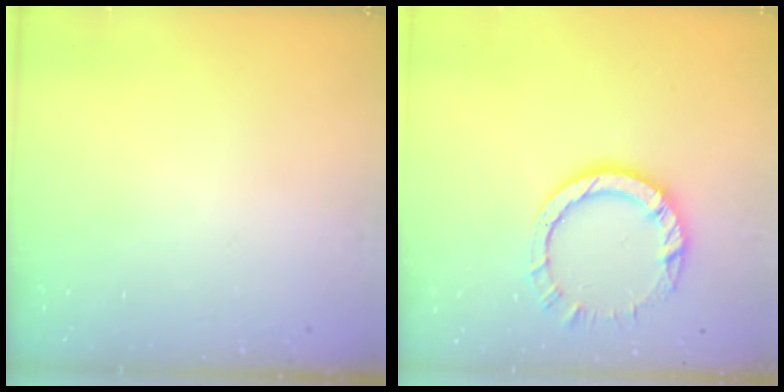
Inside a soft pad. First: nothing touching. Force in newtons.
{"total": 8.6, "press": 8.5, "slide": 1.0}